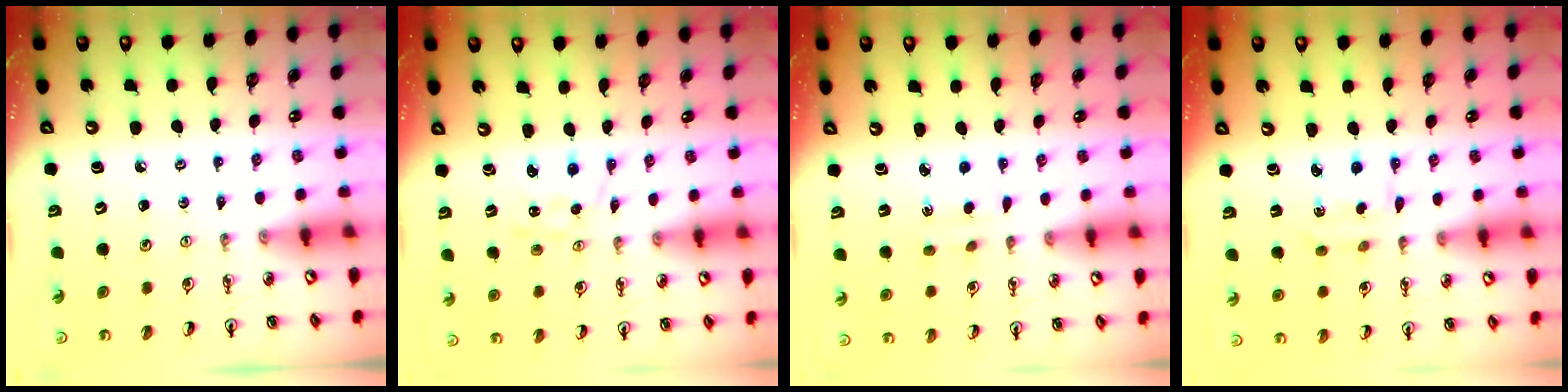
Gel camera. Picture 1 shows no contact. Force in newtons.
{"total": 0.6, "press": 0.6, "slide": 0.1}
{"total": 1.7, "press": 1.6, "slide": 0.6}
{"total": 2.4, "press": 2.3, "slide": 0.6}